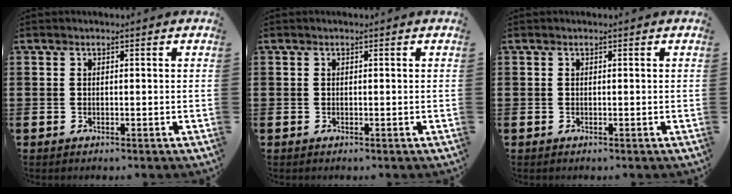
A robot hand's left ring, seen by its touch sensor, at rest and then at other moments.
{"total": 0.0}
{"total": 0.0}